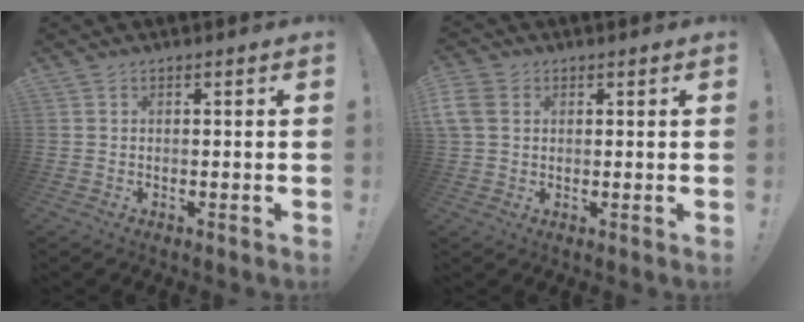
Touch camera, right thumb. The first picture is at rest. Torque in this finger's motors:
{"motor_torque": [0.02, 0.47, -0.49, 0.67, 0.23]}